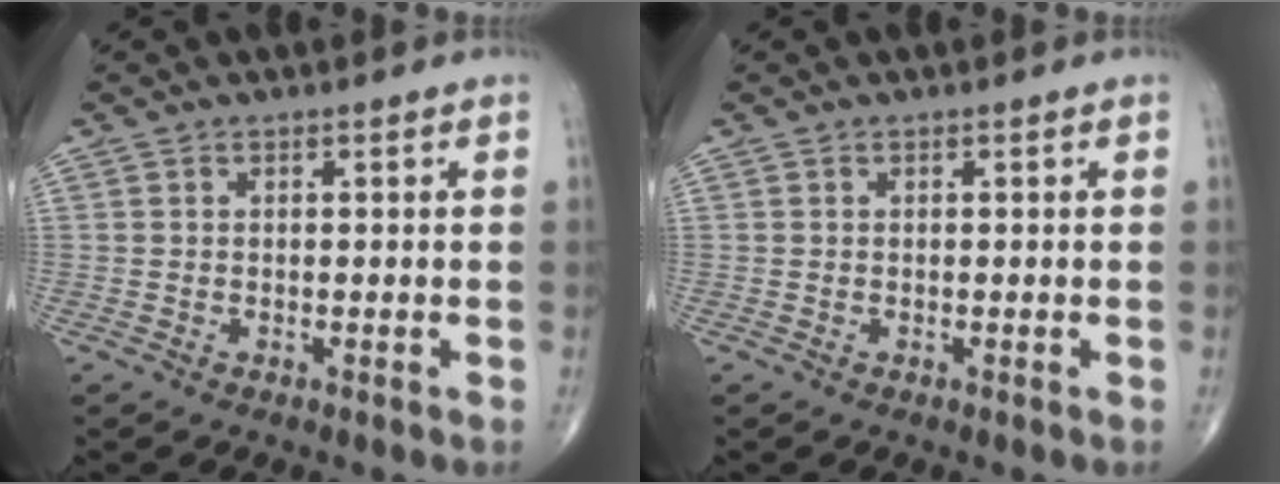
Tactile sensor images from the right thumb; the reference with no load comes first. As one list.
[{"total": 0.0}]